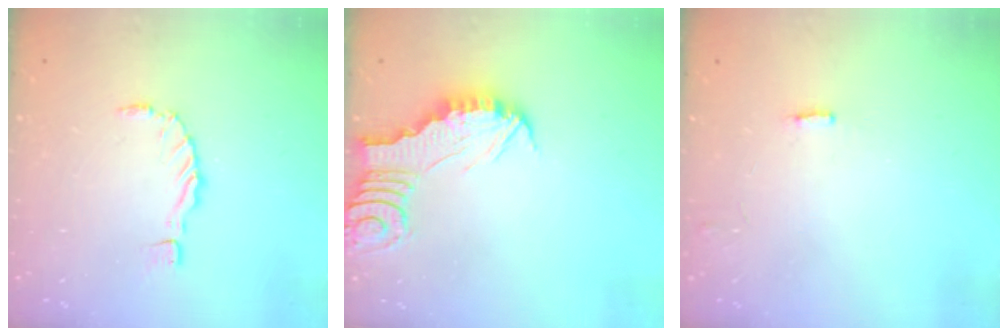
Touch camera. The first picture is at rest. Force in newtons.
{"total": 3.0, "press": 3.0, "slide": 0.3}
{"total": 1.3, "press": 1.3, "slide": 0.2}